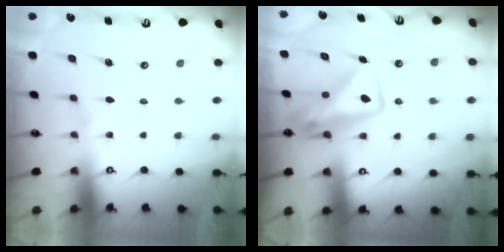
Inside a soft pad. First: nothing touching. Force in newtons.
{"total": 11.0, "press": 11.0, "slide": 0.9}